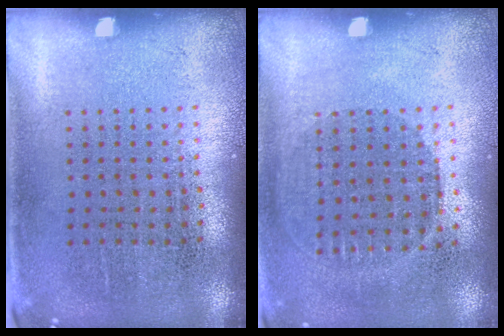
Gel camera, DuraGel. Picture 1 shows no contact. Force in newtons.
{"total": 1.0, "press": 0.9, "slide": 0.4}